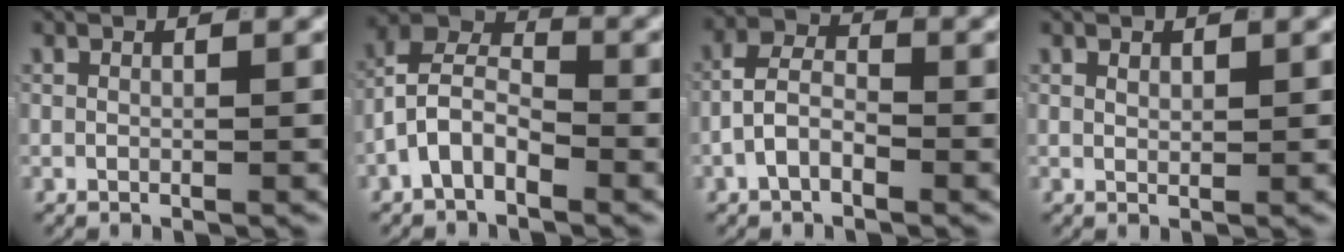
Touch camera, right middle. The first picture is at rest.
{"total": 7.0, "force": [-0.6, 5.7, 4.0], "torque": [-0.066, -0.001, -0.035]}
{"total": 3.3, "force": [-1.3, 2.1, 2.2], "torque": [-0.032, -0.005, -0.029]}
{"total": 0.6, "force": [0.5, 0.1, 0.4], "torque": [-0.007, -0.008, 0.015]}